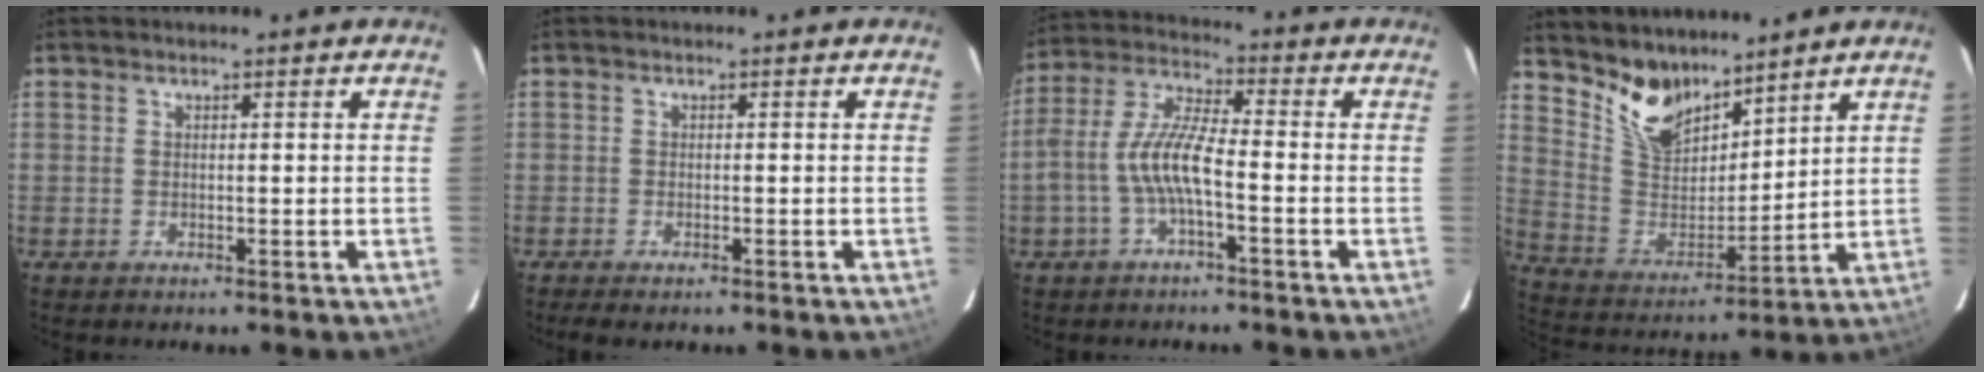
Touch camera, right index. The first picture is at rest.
{"total": 2.8, "force": [-2.2, 0.8, 1.5], "torque": [-0.036, -0.010, -0.039]}
{"total": 8.8, "force": [-2.6, 2.1, 8.1], "torque": [-0.181, 0.010, -0.049]}
{"total": 11.6, "force": [9.4, 5.4, 4.2], "torque": [-0.091, 0.001, 0.191]}